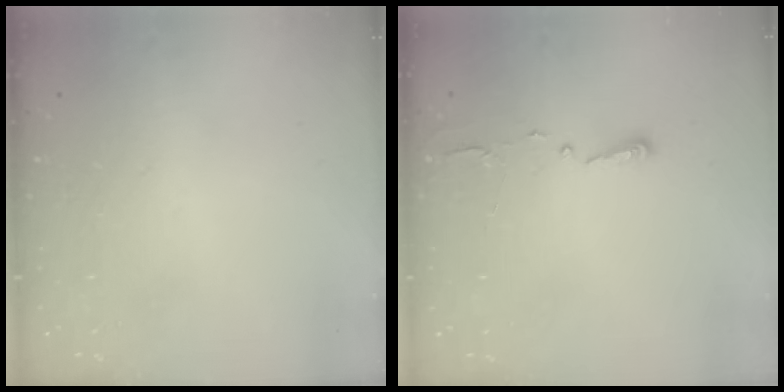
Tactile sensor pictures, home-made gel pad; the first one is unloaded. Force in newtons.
{"total": 2.7, "press": 2.7, "slide": 0.4}